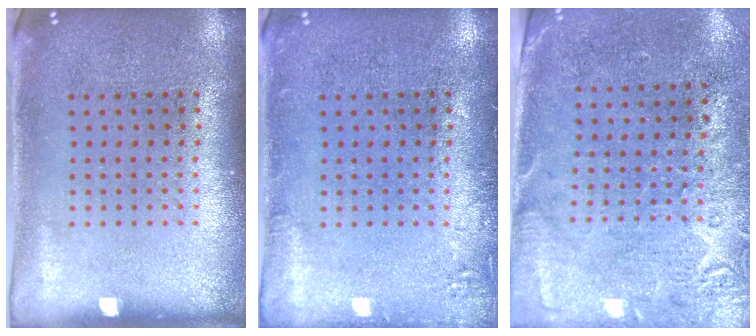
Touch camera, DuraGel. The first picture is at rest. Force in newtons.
{"total": 1.5, "press": 1.4, "slide": 0.3}
{"total": 2.7, "press": 2.3, "slide": 1.4}